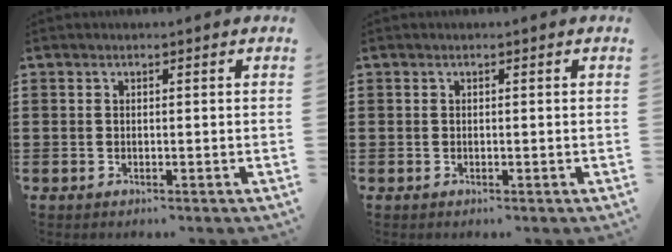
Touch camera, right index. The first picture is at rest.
{"total": 0.0}